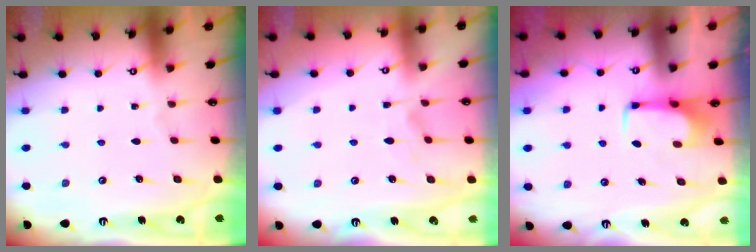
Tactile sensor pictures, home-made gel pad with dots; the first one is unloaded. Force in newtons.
{"total": 2.2, "press": 2.0, "slide": 1.0}
{"total": 1.7, "press": 1.6, "slide": 0.5}